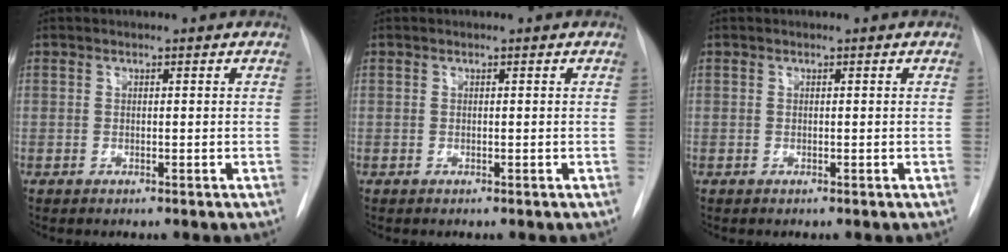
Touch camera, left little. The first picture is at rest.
{"total": 0.0}
{"total": 0.0}